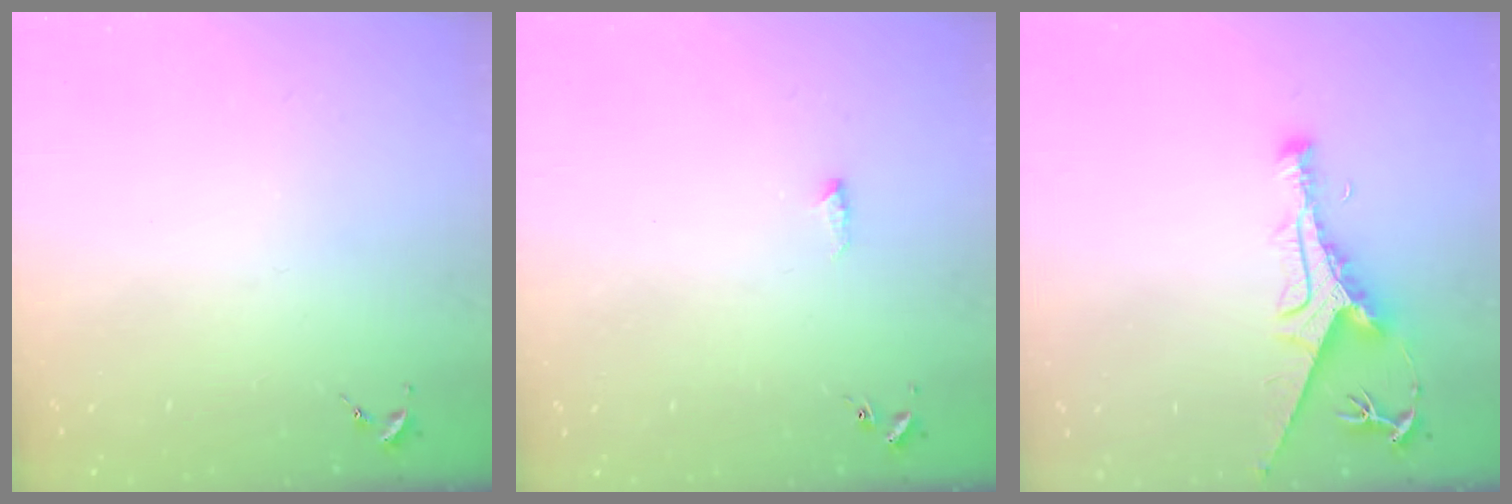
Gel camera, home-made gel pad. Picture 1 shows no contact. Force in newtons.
{"total": 4.7, "press": 4.7, "slide": 0.6}
{"total": 8.8, "press": 8.7, "slide": 1.0}